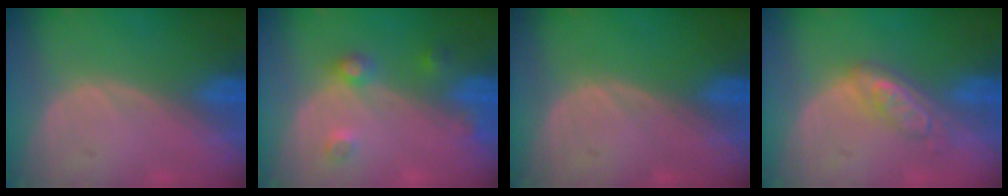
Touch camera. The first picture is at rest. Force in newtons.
{"total": 3.8, "press": 3.5, "slide": 1.4}
{"total": 0.0}
{"total": 5.3, "press": 4.6, "slide": 2.6}